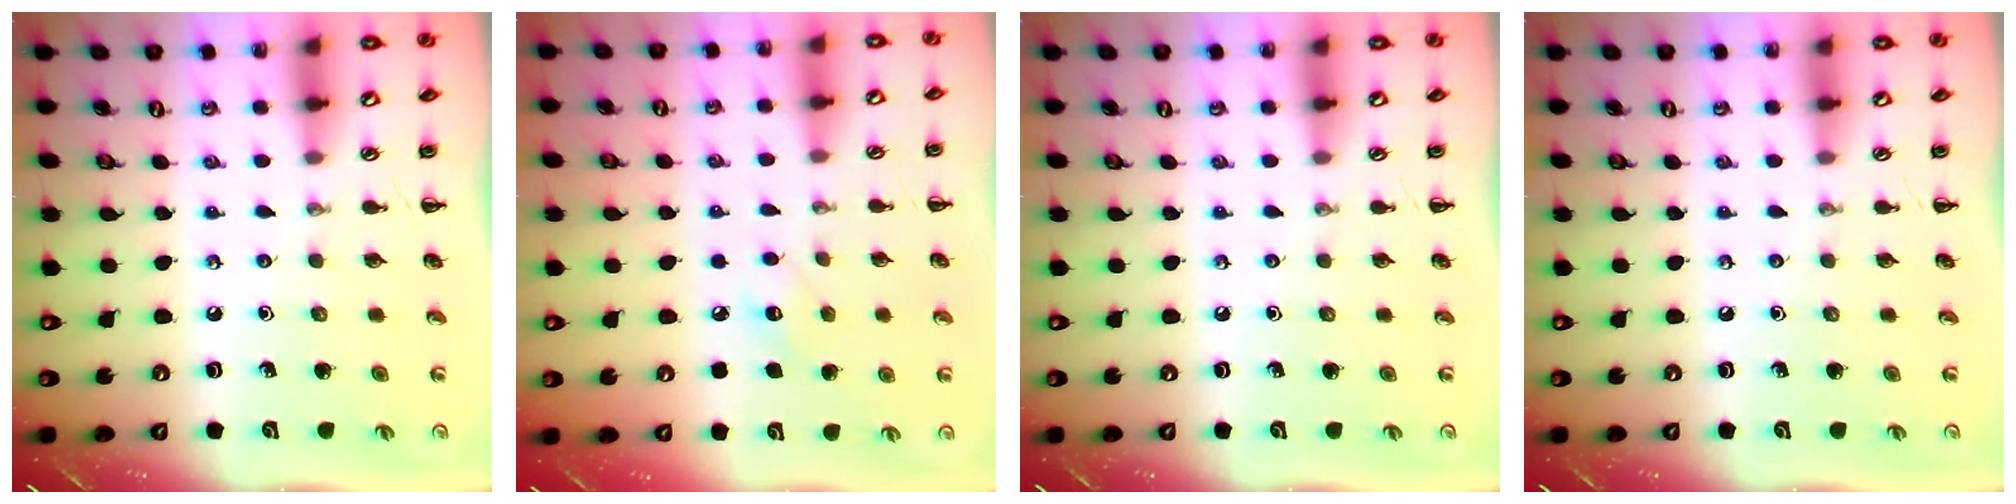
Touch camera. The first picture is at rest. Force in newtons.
{"total": 6.8, "press": 6.6, "slide": 1.7}
{"total": 0.0}
{"total": 0.0}